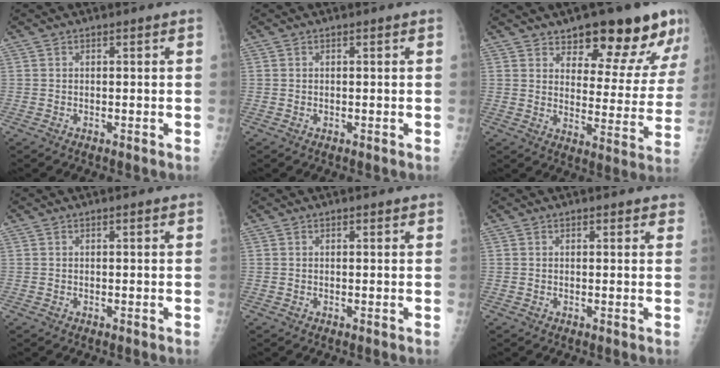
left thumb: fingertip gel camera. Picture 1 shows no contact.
{"total": 0.0}
{"total": 17.8, "force": [12.8, 6.6, 10.4], "torque": [-0.081, -0.081, 0.170]}
{"total": 0.6, "force": [0.4, 0.1, 0.5], "torque": [-0.007, 0.000, 0.004]}
{"total": 0.9, "force": [0.6, 0.4, 0.4], "torque": [-0.005, -0.003, 0.006]}
{"total": 2.3, "force": [1.8, 0.9, 1.0], "torque": [0.012, -0.001, 0.015]}